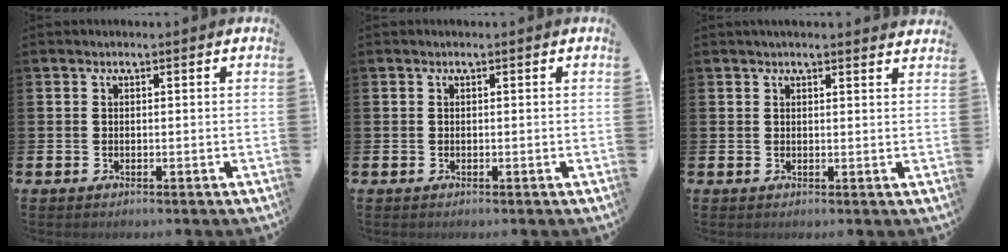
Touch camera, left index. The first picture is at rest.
{"total": 0.0}
{"total": 1.6, "force": [1.6, 0.0, 0.2], "torque": [-0.006, -0.005, 0.028]}